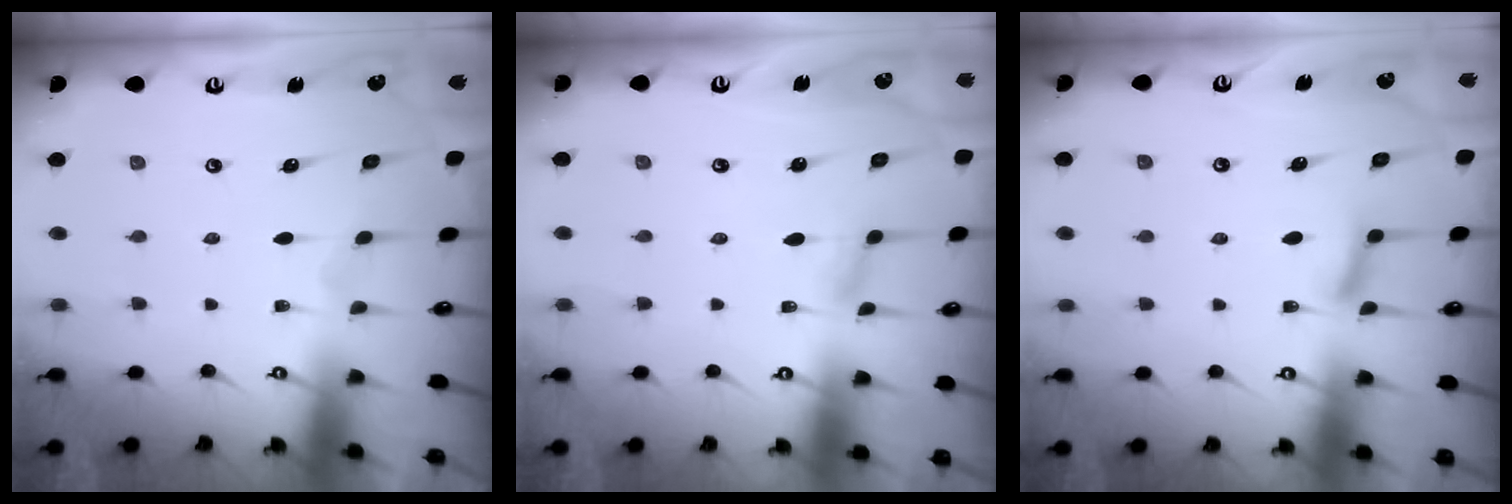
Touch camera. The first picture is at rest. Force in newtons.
{"total": 2.9, "press": 2.9, "slide": 0.4}
{"total": 6.7, "press": 6.6, "slide": 0.5}